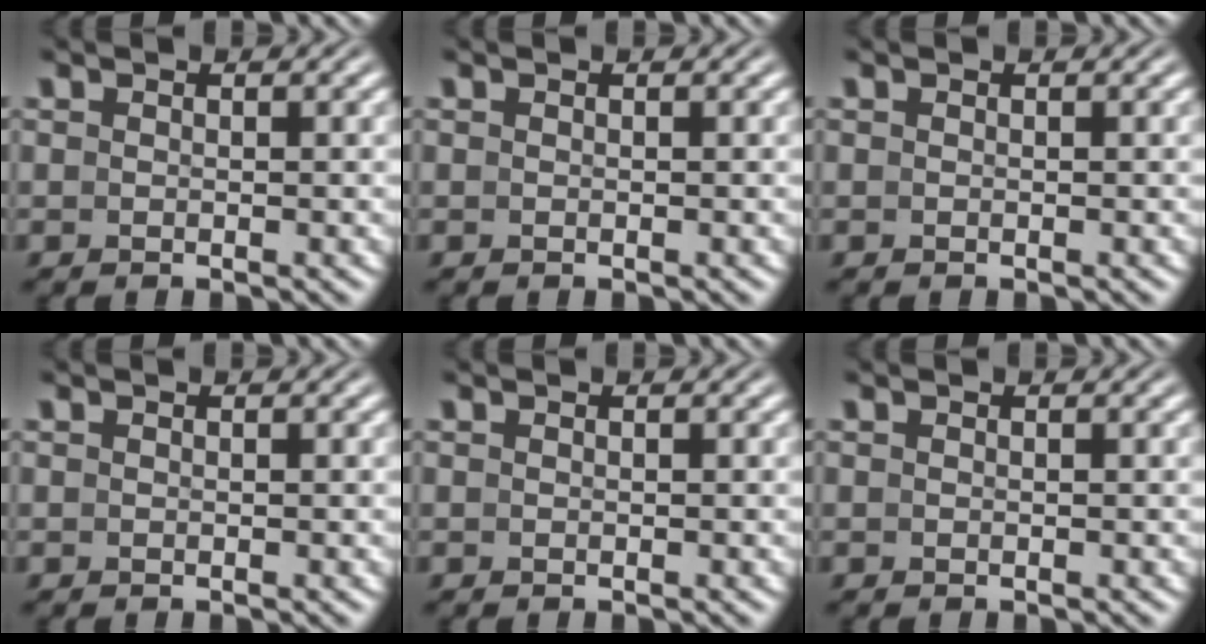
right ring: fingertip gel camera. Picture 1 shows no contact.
{"total": 0.0}
{"total": 0.0}
{"total": 0.0}
{"total": 0.0}
{"total": 0.0}